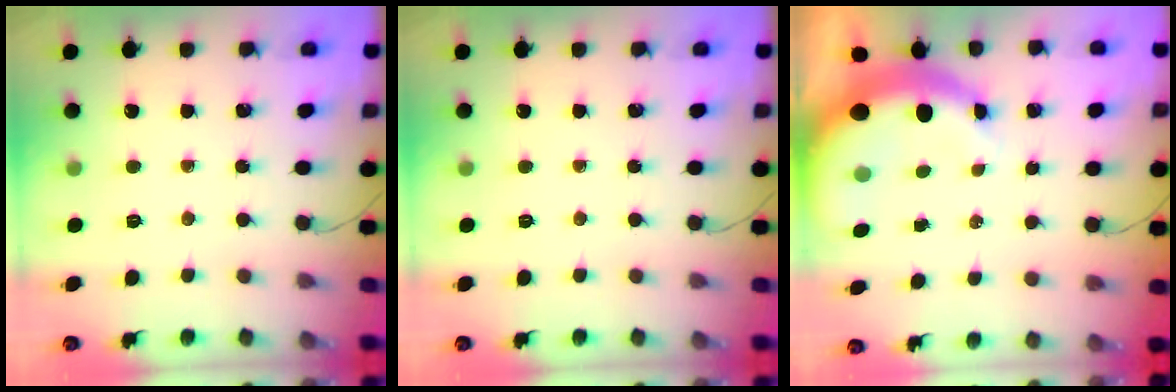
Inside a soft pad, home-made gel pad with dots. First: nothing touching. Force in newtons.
{"total": 0.0}
{"total": 6.7, "press": 6.5, "slide": 1.7}